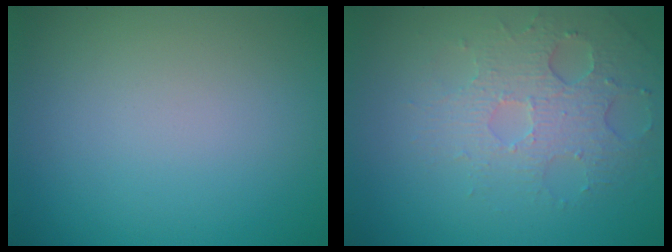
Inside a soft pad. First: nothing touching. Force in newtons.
{"total": 3.6, "press": 3.2, "slide": 1.5}